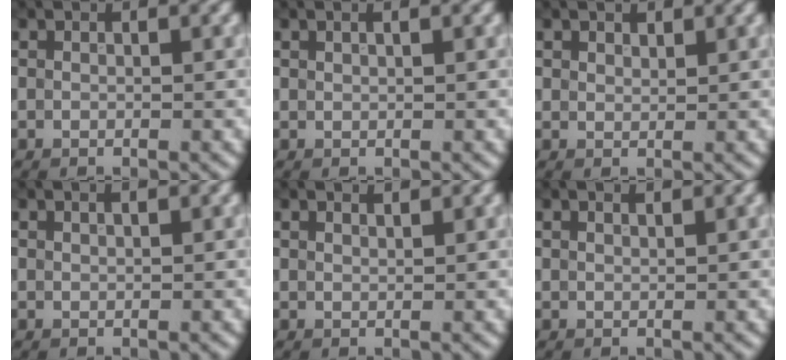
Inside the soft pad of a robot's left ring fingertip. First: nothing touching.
{"total": 0.7, "force": [0.5, 0.2, 0.4], "torque": [-0.008, 0.002, 0.008]}
{"total": 1.1, "force": [0.9, 0.6, 0.2], "torque": [-0.003, -0.001, 0.017]}
{"total": 1.0, "force": [0.8, 0.2, 0.6], "torque": [-0.008, 0.000, 0.010]}
{"total": 1.8, "force": [1.7, 0.4, 0.6], "torque": [-0.006, 0.005, 0.015]}
{"total": 1.5, "force": [1.3, 0.4, 0.7], "torque": [-0.007, 0.004, 0.007]}